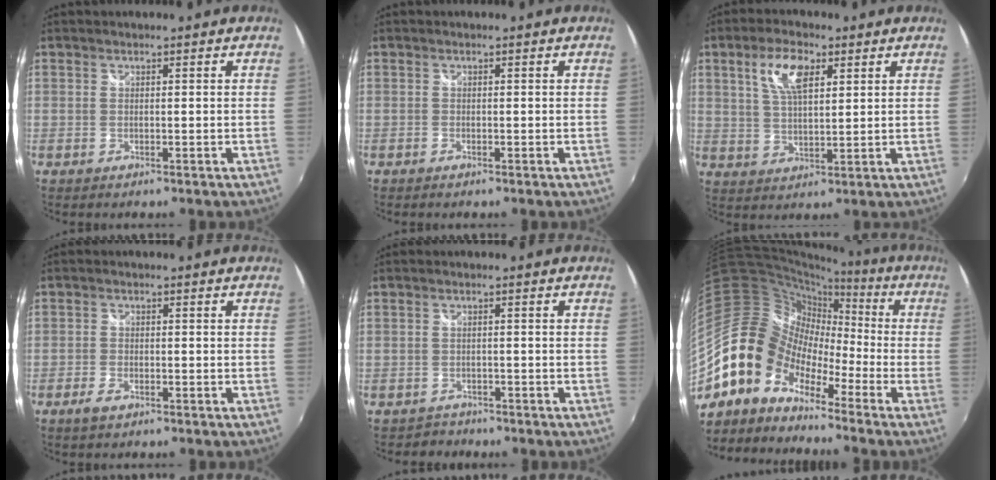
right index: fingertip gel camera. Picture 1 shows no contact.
{"total": 0.5, "force": [-0.4, 0.2, 0.2], "torque": [-0.004, -0.001, -0.009]}
{"total": 7.9, "force": [3.5, 3.5, 6.2], "torque": [-0.119, 0.011, 0.067]}
{"total": 2.6, "force": [-1.7, 1.2, 1.6], "torque": [-0.038, -0.002, -0.033]}
{"total": 2.3, "force": [-1.7, 1.4, -0.5], "torque": [0.005, 0.006, -0.028]}
{"total": 14.2, "force": [-9.4, 9.4, 4.9], "torque": [-0.092, 0.026, -0.196]}